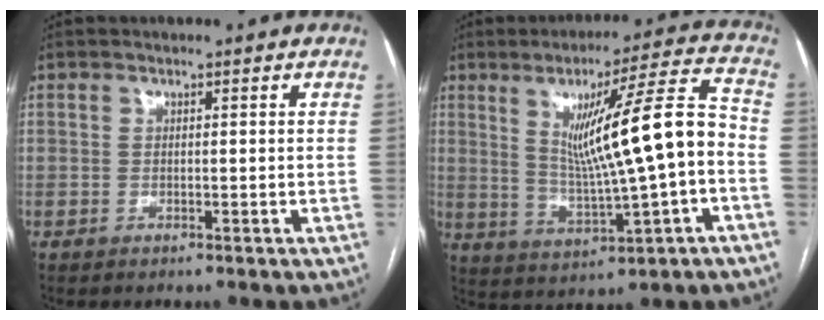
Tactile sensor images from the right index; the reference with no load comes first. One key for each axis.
{"total": 14.7, "fx": 0.3, "fy": 0.4, "fz": 14.7, "tx": -0.227, "ty": 0.009, "tz": 0.010}